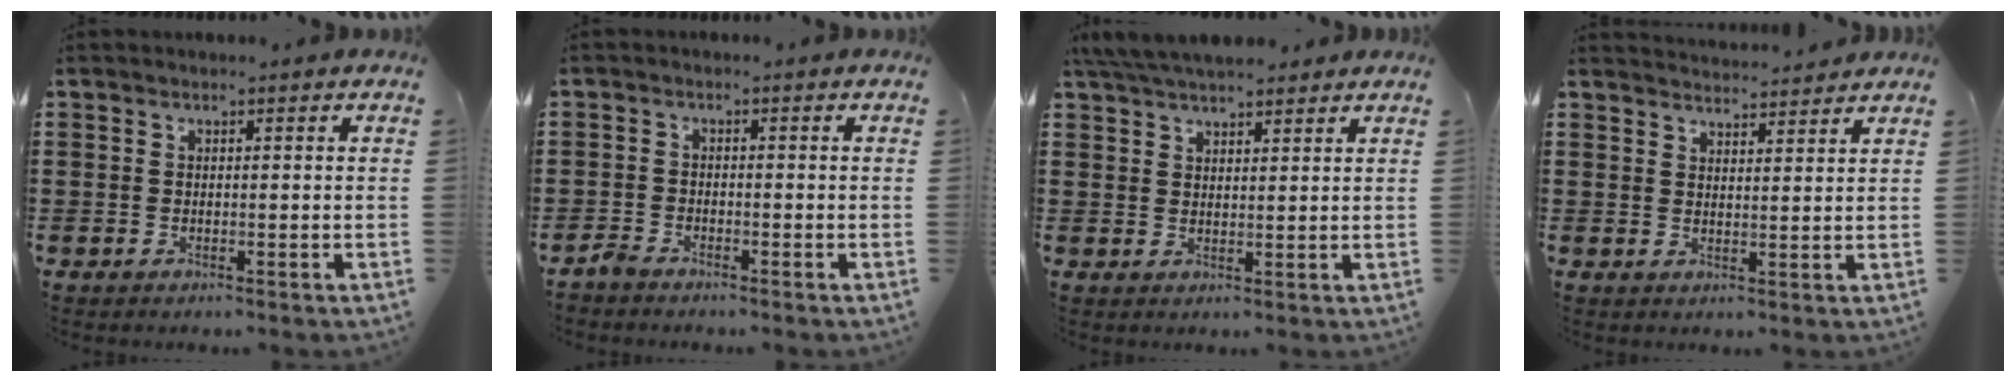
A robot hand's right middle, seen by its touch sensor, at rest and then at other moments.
{"total": 1.8, "force": [-1.7, 0.4, 0.4], "torque": [-0.018, 0.001, -0.037]}
{"total": 4.8, "force": [4.5, 0.7, 1.6], "torque": [-0.042, -0.003, 0.085]}
{"total": 2.9, "force": [2.9, -0.3, -0.3], "torque": [-0.002, -0.011, 0.054]}